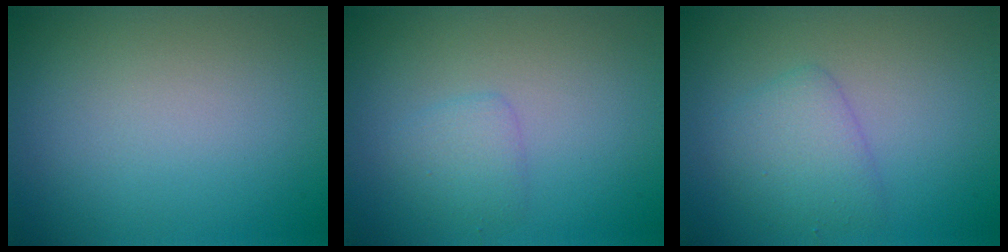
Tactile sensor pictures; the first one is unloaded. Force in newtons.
{"total": 1.5, "press": 1.5, "slide": 0.1}
{"total": 2.6, "press": 2.6, "slide": 0.1}